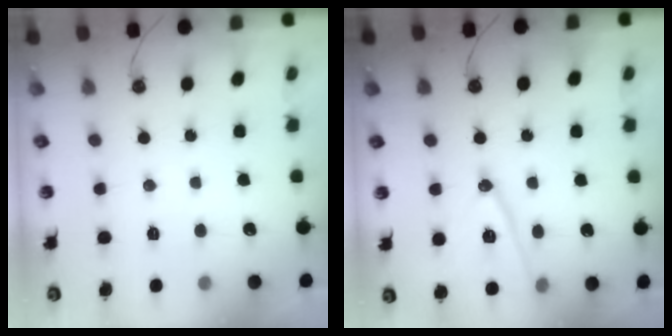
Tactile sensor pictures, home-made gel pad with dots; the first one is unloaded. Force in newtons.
{"total": 12.2, "press": 11.7, "slide": 3.3}